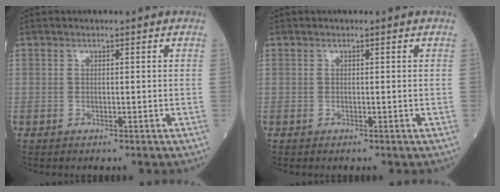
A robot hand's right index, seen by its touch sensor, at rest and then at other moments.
{"total": 0.0}